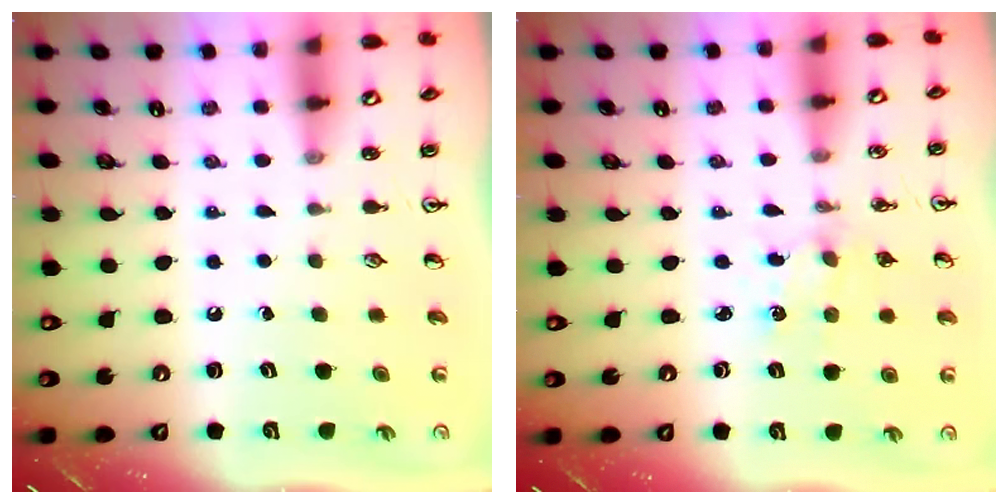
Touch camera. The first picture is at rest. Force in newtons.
{"total": 2.7, "press": 2.6, "slide": 0.4}